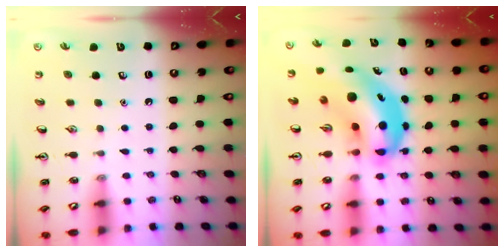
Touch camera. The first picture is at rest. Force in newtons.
{"total": 12.5, "press": 12.0, "slide": 3.5}